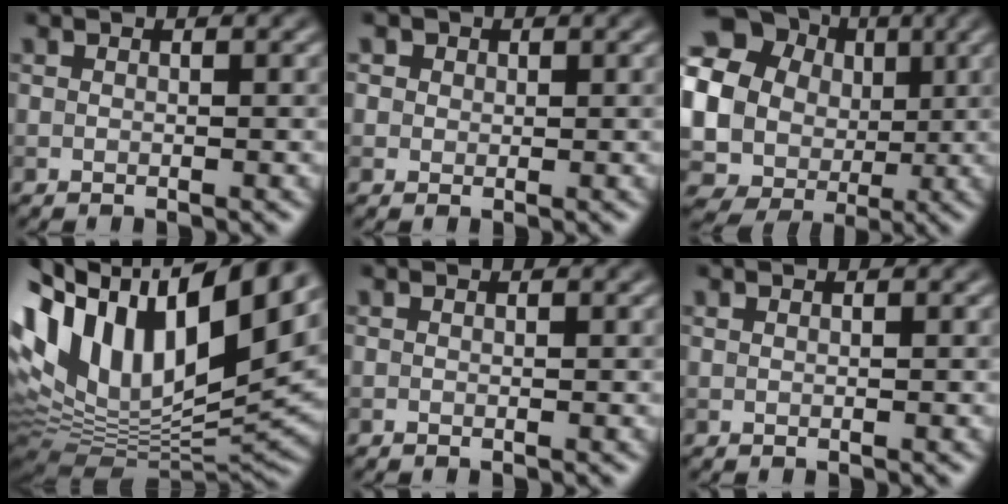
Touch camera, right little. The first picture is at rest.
{"total": 2.4, "force": [1.2, 1.8, 0.9], "torque": [-0.015, 0.007, 0.013]}
{"total": 18.8, "force": [3.0, 17.2, 7.1], "torque": [-0.182, 0.012, 0.019]}
{"total": 16.5, "force": [6.4, 8.0, 12.9], "torque": [-0.251, 0.017, 0.113]}
{"total": 0.0}
{"total": 0.0}